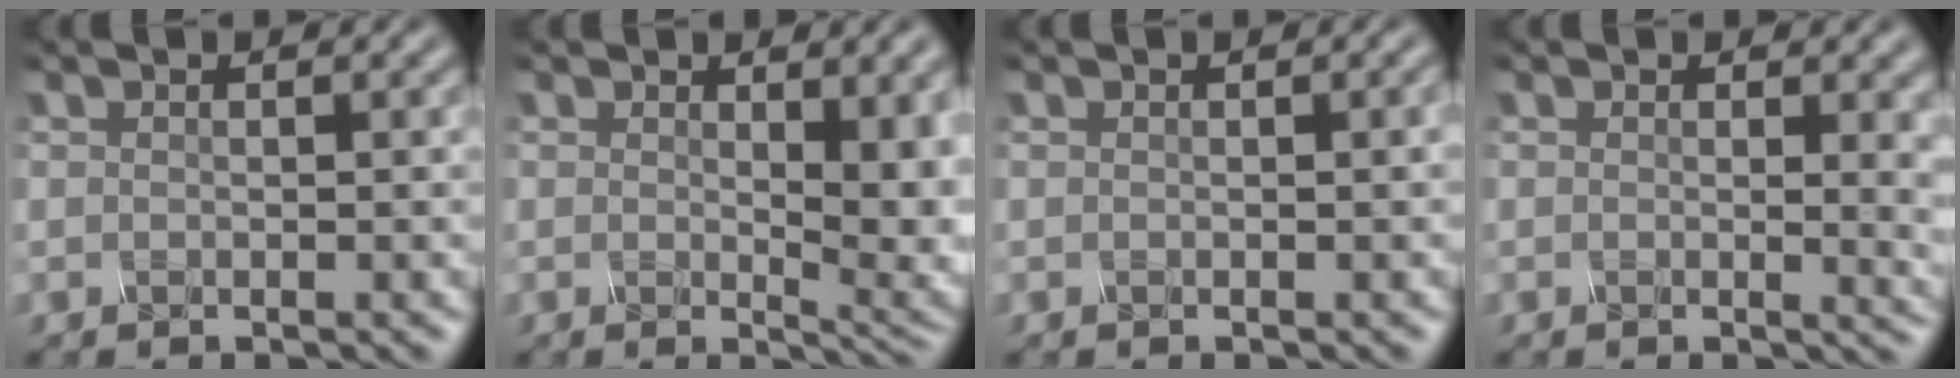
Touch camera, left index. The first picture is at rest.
{"total": 5.1, "force": [0.8, 1.8, 4.7], "torque": [-0.059, -0.011, 0.018]}
{"total": 0.8, "force": [0.0, 0.1, 0.8], "torque": [-0.008, 0.005, 0.000]}
{"total": 3.5, "force": [0.5, 1.3, 3.2], "torque": [-0.026, -0.004, 0.007]}